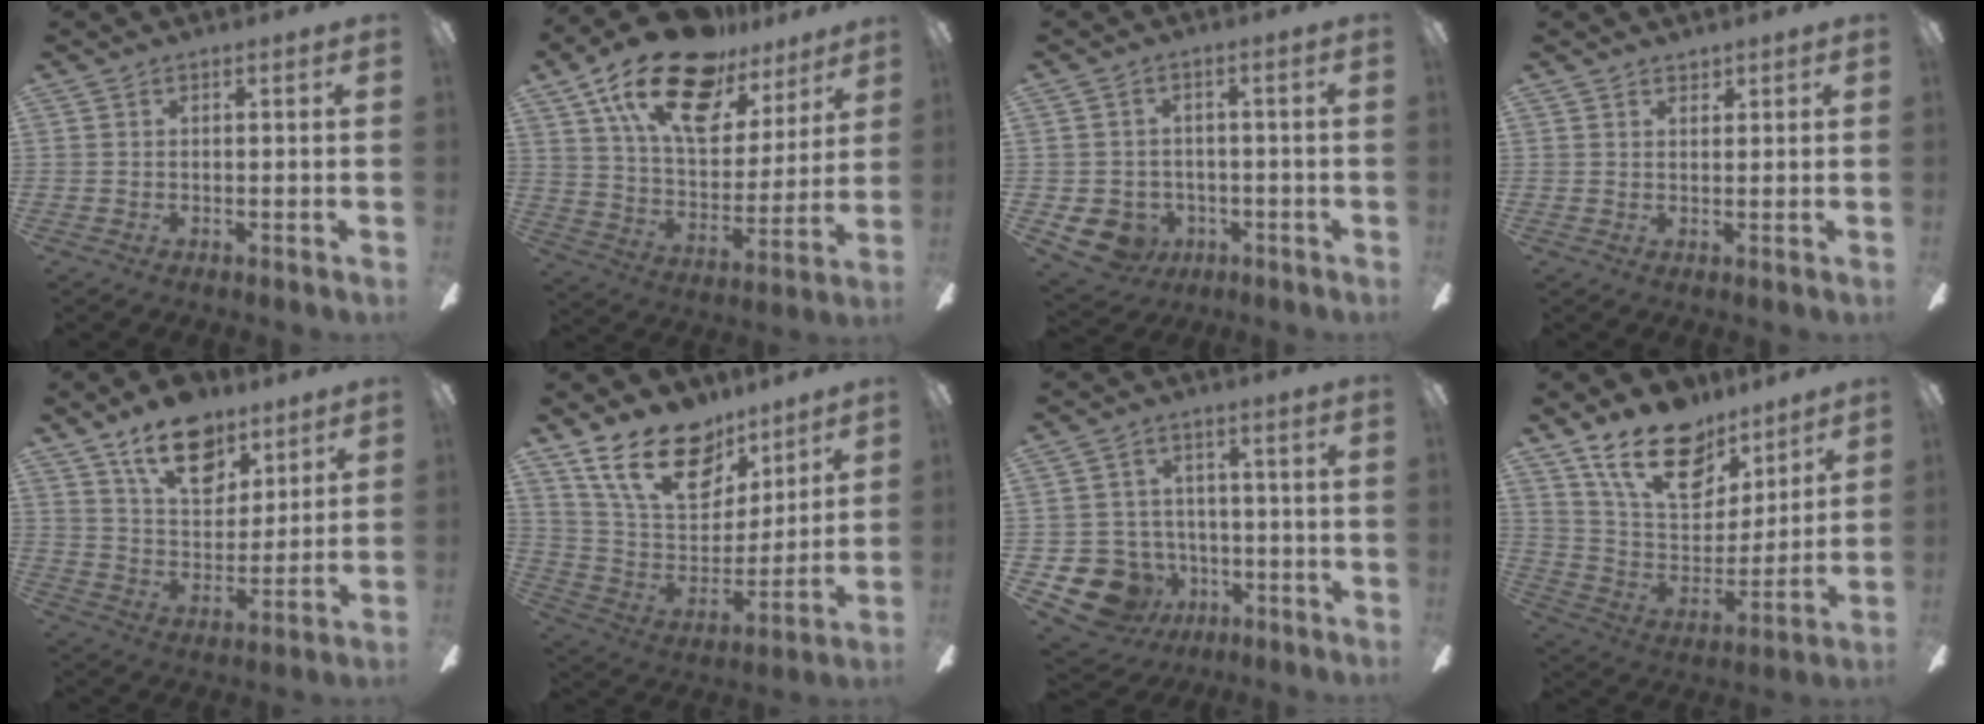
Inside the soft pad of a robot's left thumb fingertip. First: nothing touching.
{"total": 22.8, "force": [14.4, 11.1, 13.7], "torque": [-0.232, -0.071, 0.255]}
{"total": 6.0, "force": [-2.6, 5.1, 1.7], "torque": [-0.068, 0.009, -0.048]}
{"total": 1.6, "force": [1.6, 0.3, 0.0], "torque": [-0.001, -0.003, 0.031]}
{"total": 16.6, "force": [11.1, 9.0, 8.6], "torque": [-0.123, -0.055, 0.197]}
{"total": 21.7, "force": [13.7, 12.0, 11.7], "torque": [-0.206, -0.066, 0.254]}
{"total": 11.0, "force": [-5.3, 8.8, 4.1], "torque": [-0.116, 0.037, -0.086]}
{"total": 20.5, "force": [14.2, 10.5, 10.4], "torque": [-0.178, -0.078, 0.258]}